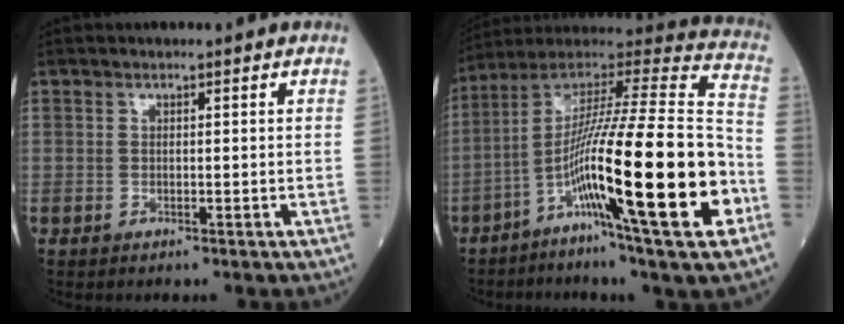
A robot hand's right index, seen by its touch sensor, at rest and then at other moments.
{"total": 28.1, "force": [-8.3, 0.8, 26.8], "torque": [-0.429, -0.030, -0.154]}